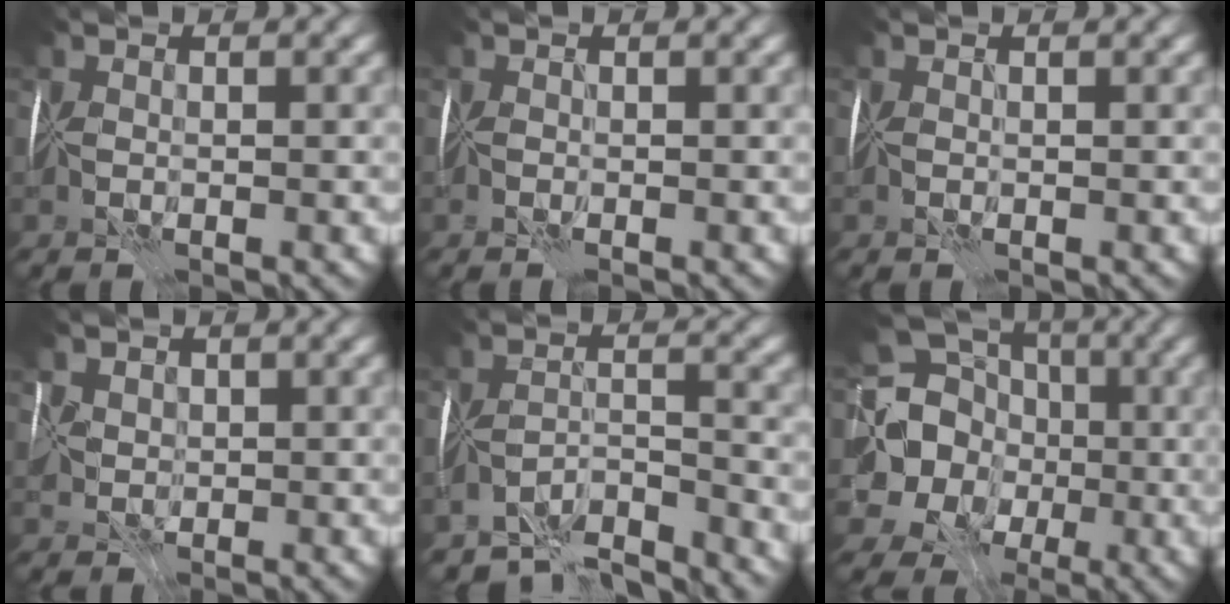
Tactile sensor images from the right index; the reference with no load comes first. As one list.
[{"total": 1.3, "force": [-0.3, -0.9, -0.8], "torque": [0.021, -0.002, -0.008]}, {"total": 0.0}, {"total": 2.2, "force": [0.8, 1.6, 1.2], "torque": [-0.022, 0.013, 0.013]}, {"total": 7.0, "force": [-7.0, -0.3, 0.5], "torque": [0.007, -0.021, -0.114]}, {"total": 12.0, "force": [-0.8, 10.7, 5.3], "torque": [-0.117, 0.007, -0.042]}]